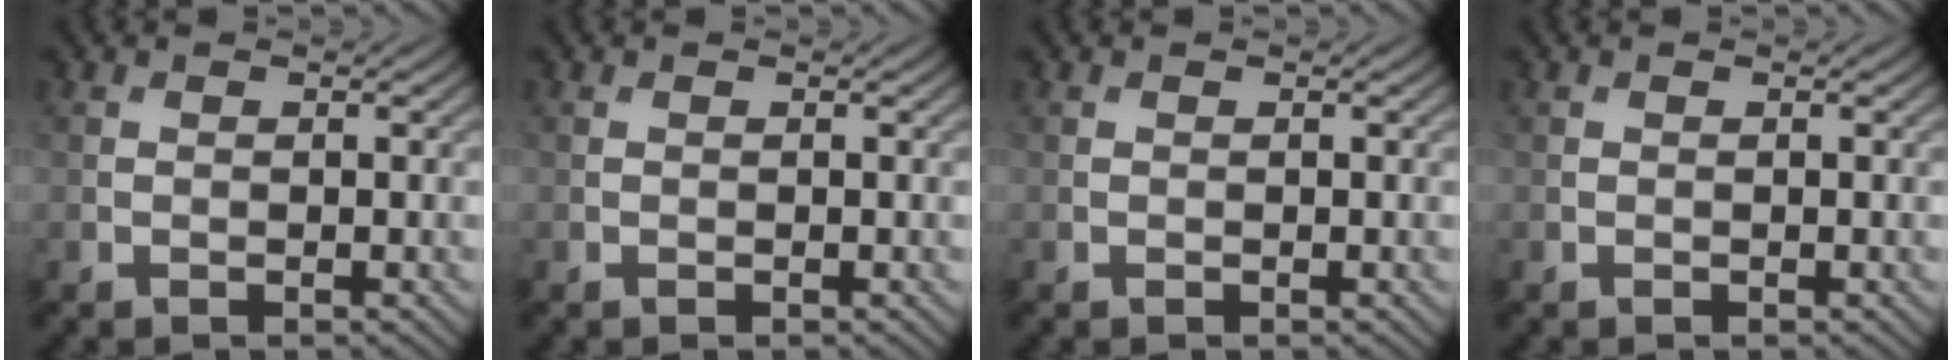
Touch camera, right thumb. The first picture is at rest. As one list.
[{"total": 0.0}, {"total": 0.0}, {"total": 0.0}]